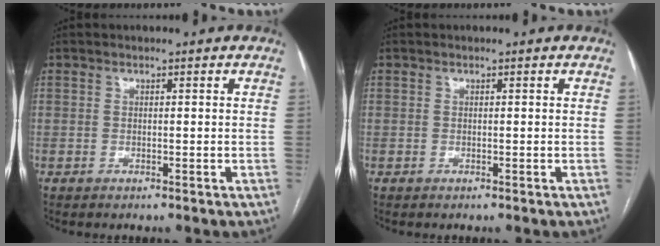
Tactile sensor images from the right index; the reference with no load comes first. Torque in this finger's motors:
{"motor_torque": [0.00, 0.00, 0.03, 0.00]}